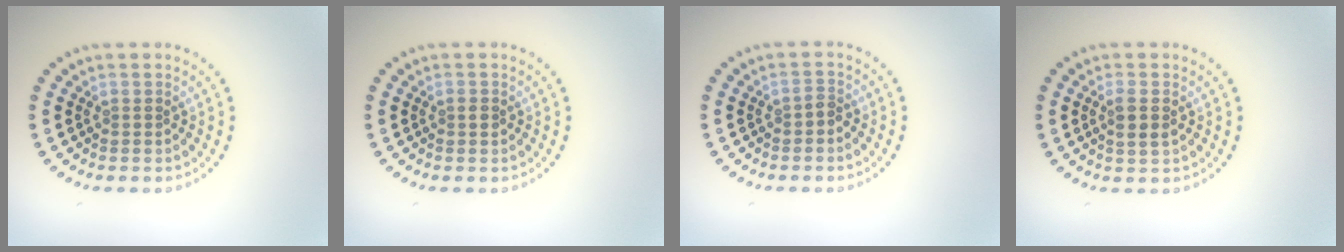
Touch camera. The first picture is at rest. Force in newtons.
{"total": 0.9, "press": 0.9, "slide": 0.0}
{"total": 1.0, "press": 0.8, "slide": 0.6}
{"total": 1.9, "press": 1.8, "slide": 0.7}